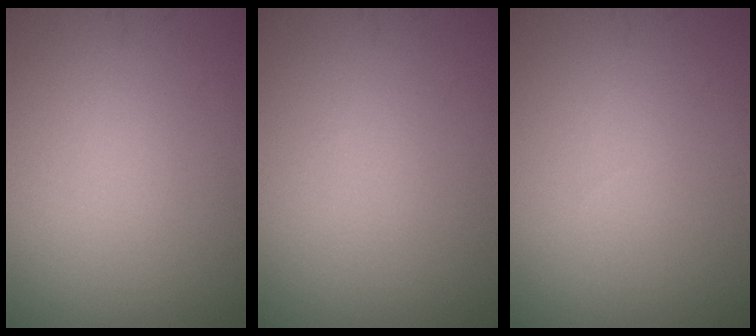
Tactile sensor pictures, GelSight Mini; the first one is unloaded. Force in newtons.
{"total": 0.0}
{"total": 0.0}